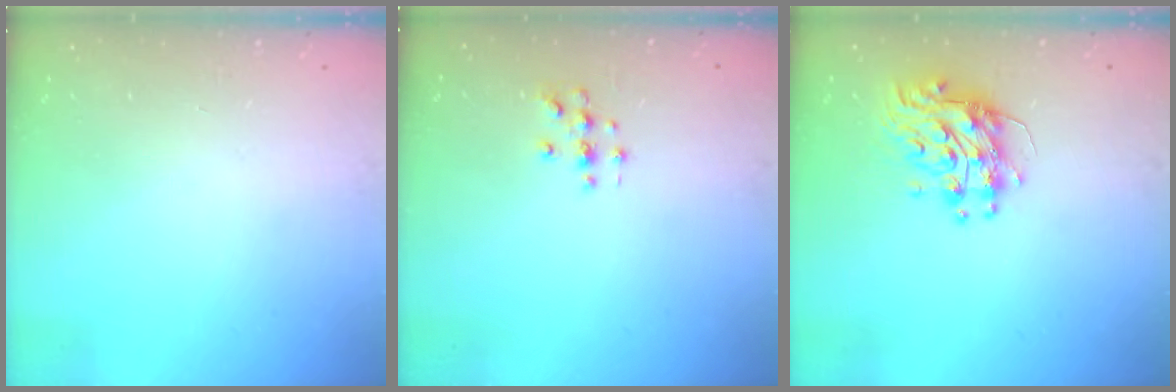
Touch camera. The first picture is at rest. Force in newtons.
{"total": 3.2, "press": 3.2, "slide": 0.3}
{"total": 10.4, "press": 10.4, "slide": 1.0}